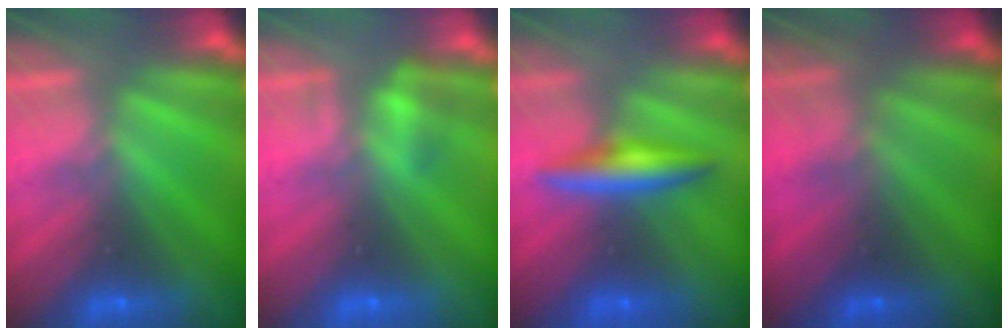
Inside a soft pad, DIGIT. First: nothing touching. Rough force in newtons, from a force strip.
{"total": 2.2}
{"total": 2.7}
{"total": 2.9}